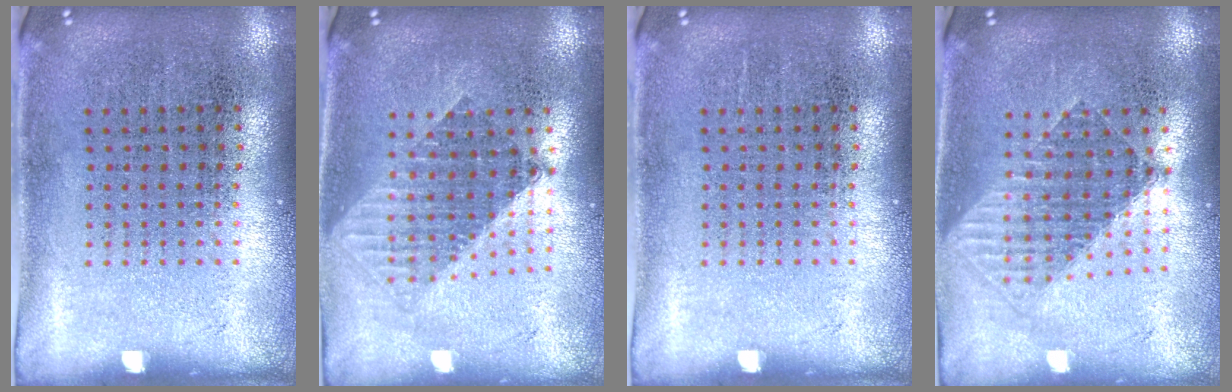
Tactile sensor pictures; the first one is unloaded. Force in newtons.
{"total": 1.6, "press": 1.3, "slide": 1.0}
{"total": 0.0}
{"total": 1.5, "press": 1.2, "slide": 0.8}